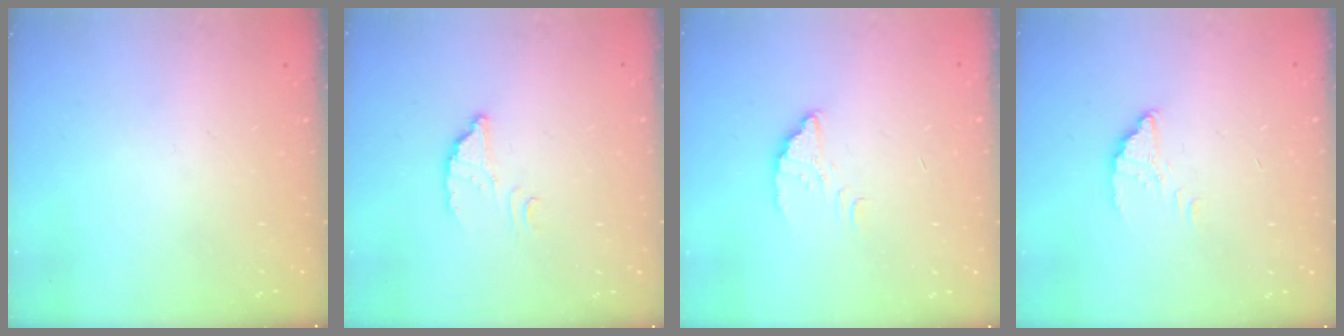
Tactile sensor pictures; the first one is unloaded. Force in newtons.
{"total": 2.4, "press": 2.4, "slide": 0.3}
{"total": 2.5, "press": 2.5, "slide": 0.3}
{"total": 2.0, "press": 2.0, "slide": 0.1}